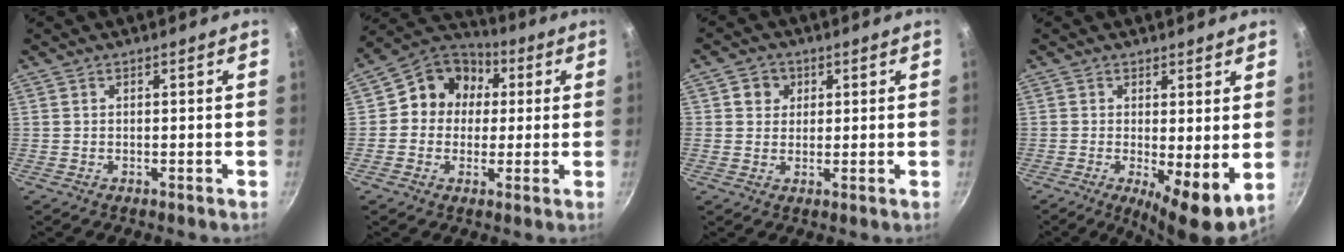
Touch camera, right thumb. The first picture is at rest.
{"total": 11.5, "force": [1.7, 10.3, 5.0], "torque": [-0.040, 0.021, 0.004]}
{"total": 4.0, "force": [1.2, 3.7, 0.9], "torque": [0.017, 0.001, 0.013]}
{"total": 7.7, "force": [-0.1, 2.4, 7.3], "torque": [-0.103, -0.020, 0.001]}